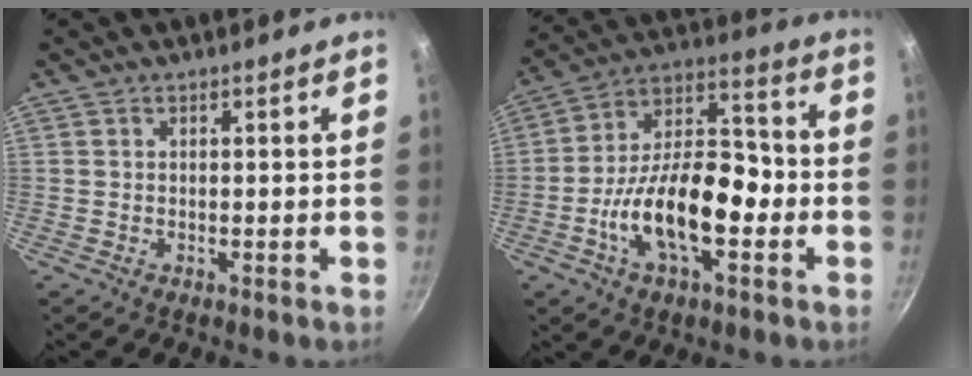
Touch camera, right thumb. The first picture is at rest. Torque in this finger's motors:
{"motor_torque": [2.31, 2.22, 1.99, -0.78, 0.67]}